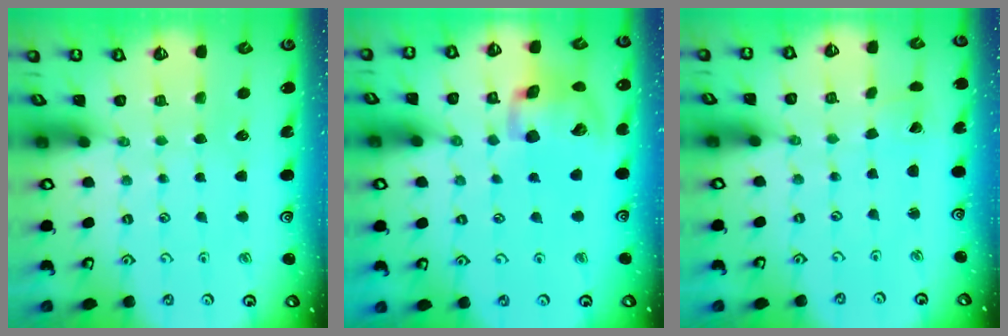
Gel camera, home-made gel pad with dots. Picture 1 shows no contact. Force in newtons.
{"total": 14.3, "press": 14.2, "slide": 2.3}
{"total": 1.0, "press": 1.0, "slide": 0.1}